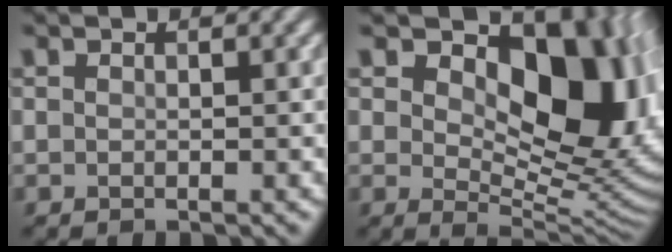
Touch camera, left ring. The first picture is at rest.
{"total": 13.6, "force": [3.7, 7.8, 10.5], "torque": [-0.127, -0.009, 0.064]}